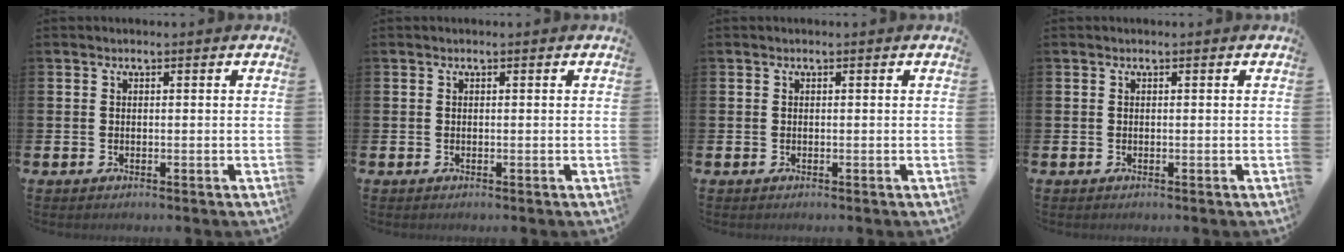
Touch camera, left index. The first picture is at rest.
{"total": 0.0}
{"total": 0.0}
{"total": 0.0}